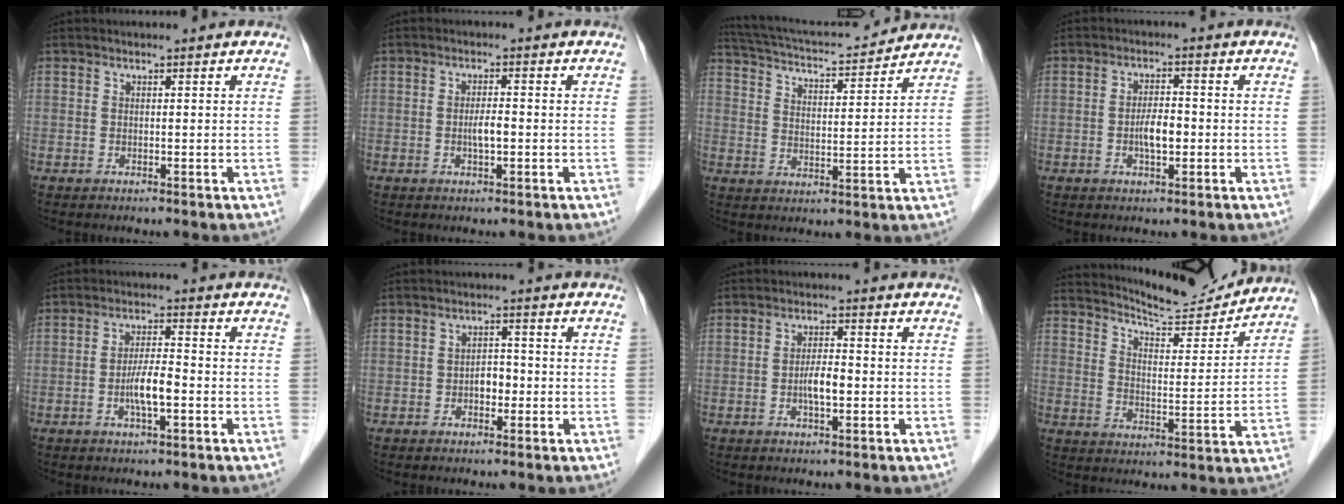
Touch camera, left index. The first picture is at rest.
{"total": 2.5, "force": [-0.7, 0.6, 2.3], "torque": [-0.044, -0.001, -0.011]}
{"total": 14.7, "force": [13.7, 1.7, 5.0], "torque": [-0.095, 0.024, 0.213]}
{"total": 3.8, "force": [-1.0, 1.3, 3.4], "torque": [-0.064, -0.001, -0.018]}
{"total": 4.7, "force": [-1.7, 0.8, 4.4], "torque": [-0.086, -0.001, -0.031]}
{"total": 2.7, "force": [-1.0, 1.6, 1.9], "torque": [-0.025, 0.005, -0.018]}
{"total": 3.5, "force": [-1.0, 0.9, 3.2], "torque": [-0.060, -0.001, -0.017]}
{"total": 12.3, "force": [12.0, 0.9, 2.5], "torque": [-0.044, -0.011, 0.176]}